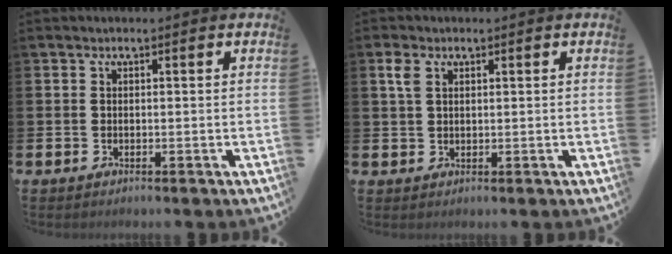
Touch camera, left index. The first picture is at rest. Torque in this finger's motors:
{"motor_torque": [0.49, 0.01, -0.03, -0.01]}